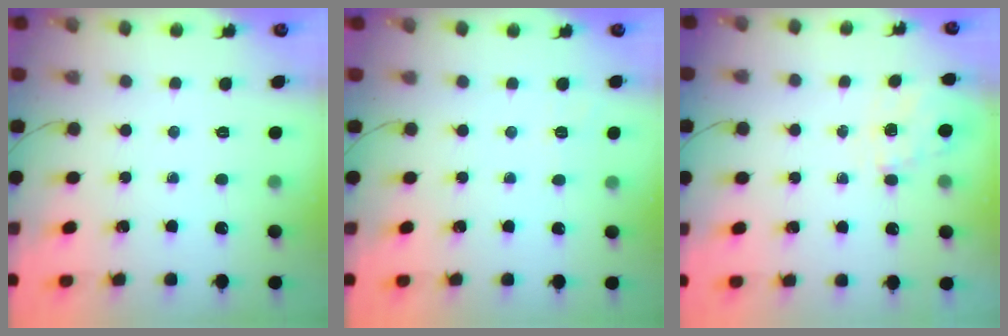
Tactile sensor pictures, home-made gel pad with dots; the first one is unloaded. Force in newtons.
{"total": 3.7, "press": 3.3, "slide": 1.8}
{"total": 0.9, "press": 0.4, "slide": 0.8}